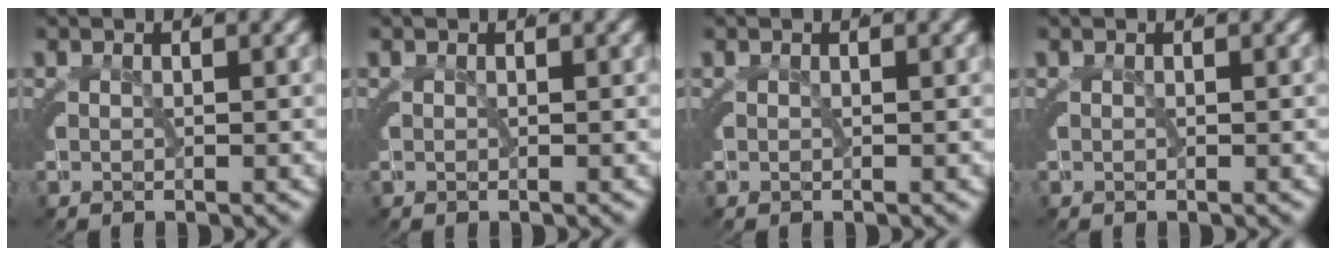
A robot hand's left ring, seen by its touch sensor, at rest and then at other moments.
{"total": 0.0}
{"total": 0.0}
{"total": 0.0}